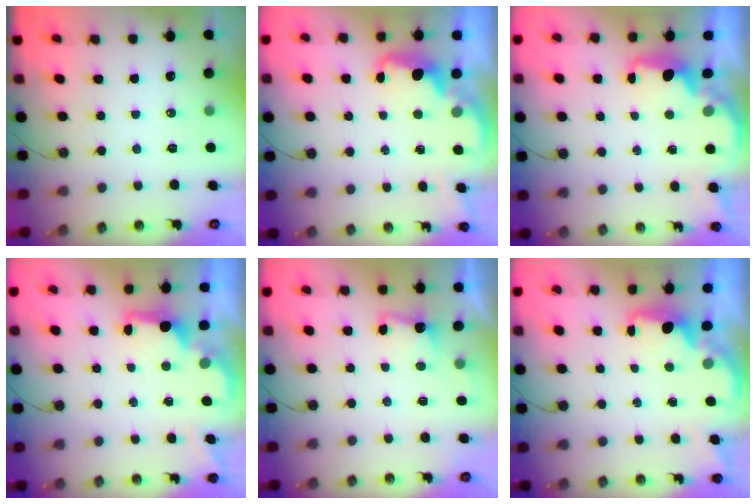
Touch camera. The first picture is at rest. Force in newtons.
{"total": 2.1, "press": 2.1, "slide": 0.6}
{"total": 2.1, "press": 2.0, "slide": 0.7}
{"total": 2.1, "press": 2.0, "slide": 0.8}
{"total": 2.3, "press": 2.1, "slide": 1.0}
{"total": 2.0, "press": 1.9, "slide": 0.7}